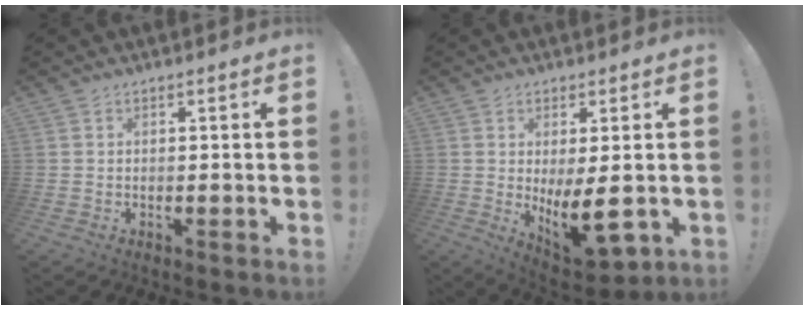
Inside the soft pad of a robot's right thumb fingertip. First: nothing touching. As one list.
[{"total": 12.6, "force": [-0.7, 4.5, 11.8], "torque": [-0.178, -0.024, 0.000]}]